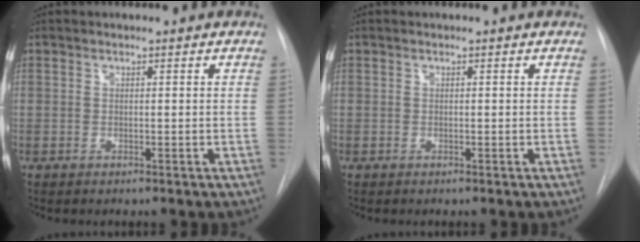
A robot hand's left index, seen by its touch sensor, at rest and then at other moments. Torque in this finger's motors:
{"motor_torque": [-0.05, 0.10, 0.00, 0.00]}